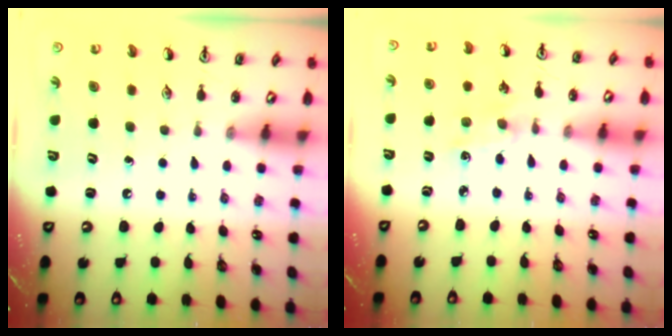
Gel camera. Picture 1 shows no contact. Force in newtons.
{"total": 2.5, "press": 2.5, "slide": 0.4}